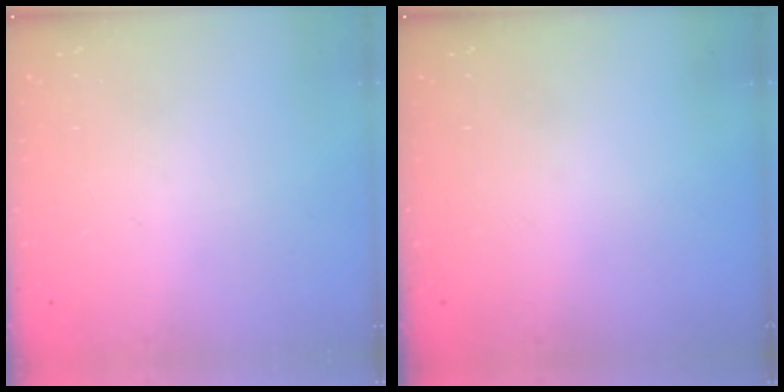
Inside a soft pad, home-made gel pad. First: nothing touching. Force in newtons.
{"total": 0.0}